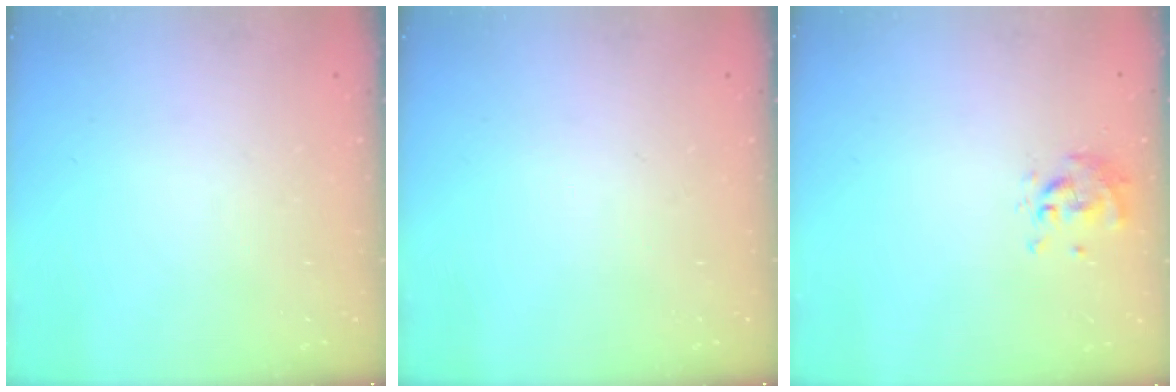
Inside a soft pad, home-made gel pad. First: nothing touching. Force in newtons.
{"total": 0.0}
{"total": 0.6, "press": 0.5, "slide": 0.2}